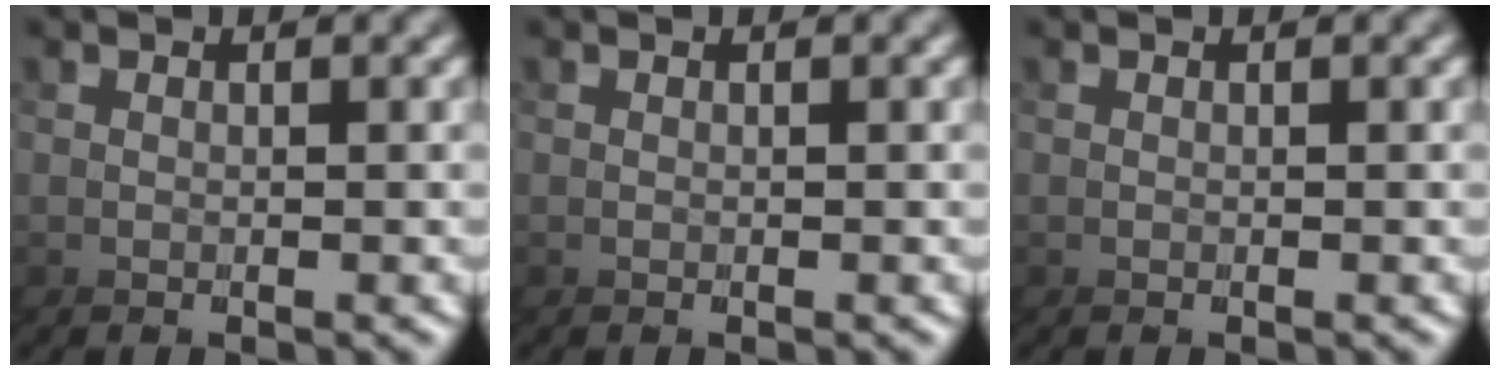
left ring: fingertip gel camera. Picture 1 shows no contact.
{"total": 0.0}
{"total": 0.0}